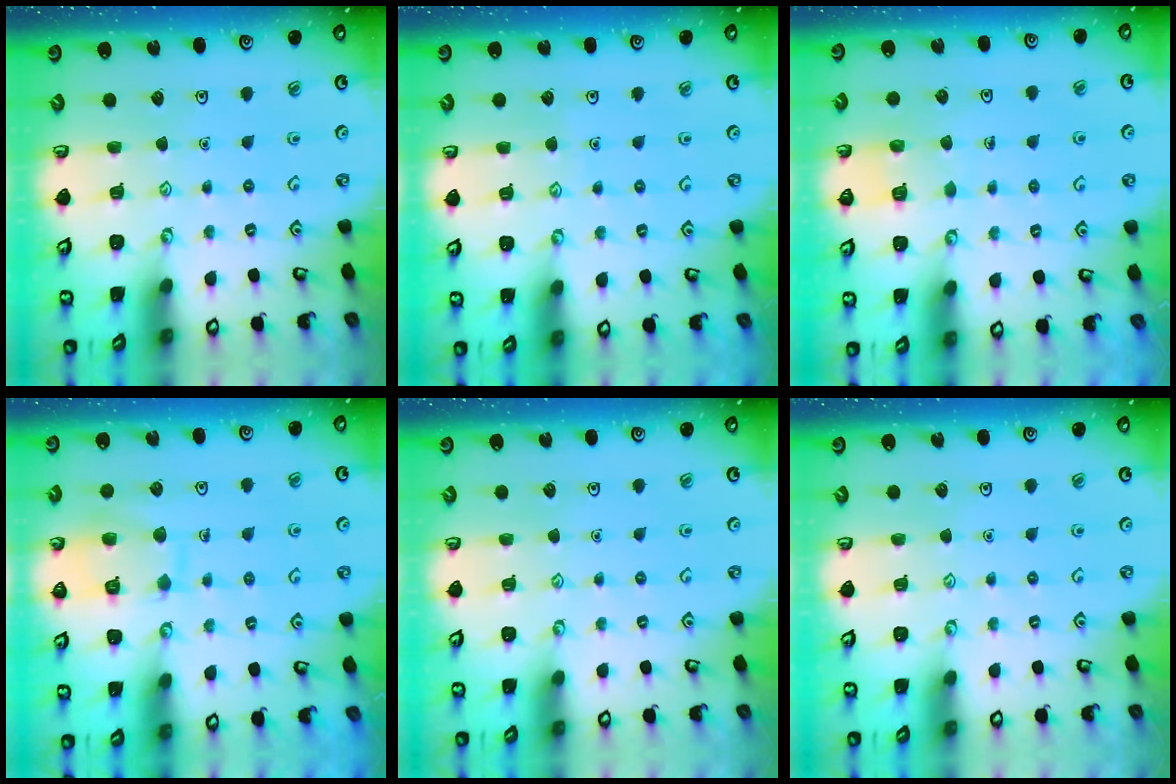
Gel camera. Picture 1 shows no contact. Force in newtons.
{"total": 2.6, "press": 2.5, "slide": 0.3}
{"total": 3.0, "press": 3.0, "slide": 0.2}
{"total": 10.6, "press": 10.6, "slide": 0.9}
{"total": 0.0}
{"total": 0.0}